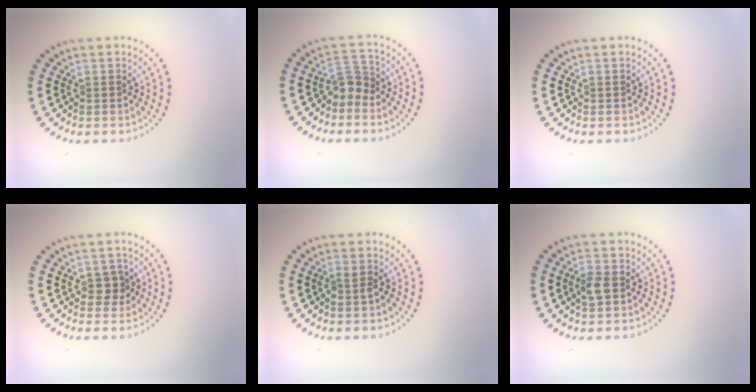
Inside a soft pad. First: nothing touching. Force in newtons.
{"total": 2.2, "press": 1.6, "slide": 1.5}
{"total": 0.0}
{"total": 1.4, "press": 1.3, "slide": 0.6}
{"total": 0.6, "press": 0.6, "slide": 0.1}
{"total": 1.9, "press": 1.9, "slide": 0.2}